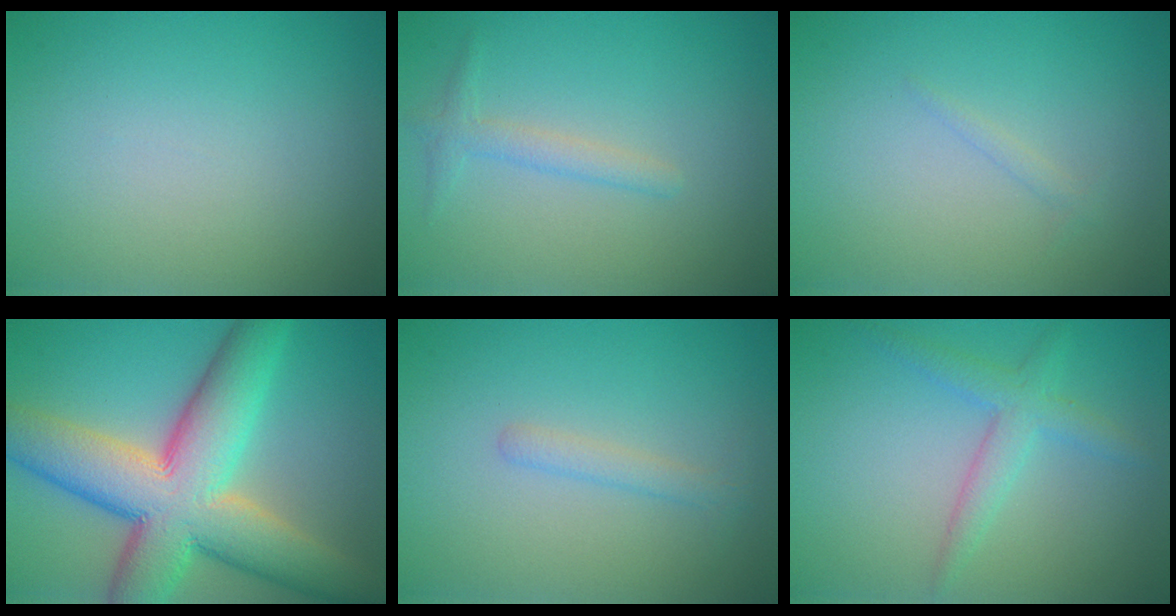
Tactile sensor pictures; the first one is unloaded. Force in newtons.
{"total": 1.6, "press": 1.6, "slide": 0.1}
{"total": 0.6, "press": 0.6, "slide": 0.1}
{"total": 12.9, "press": 12.9, "slide": 0.7}
{"total": 1.4, "press": 1.4, "slide": 0.1}
{"total": 2.6, "press": 2.6, "slide": 0.1}